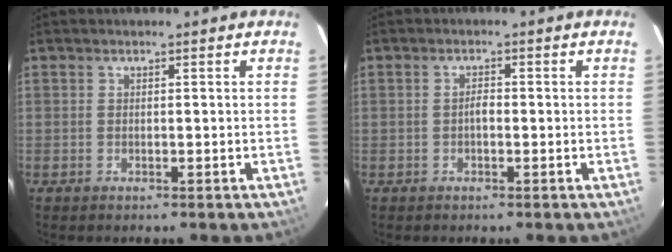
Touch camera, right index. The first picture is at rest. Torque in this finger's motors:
{"motor_torque": [0.42, -0.17, 0.14, 0.04]}